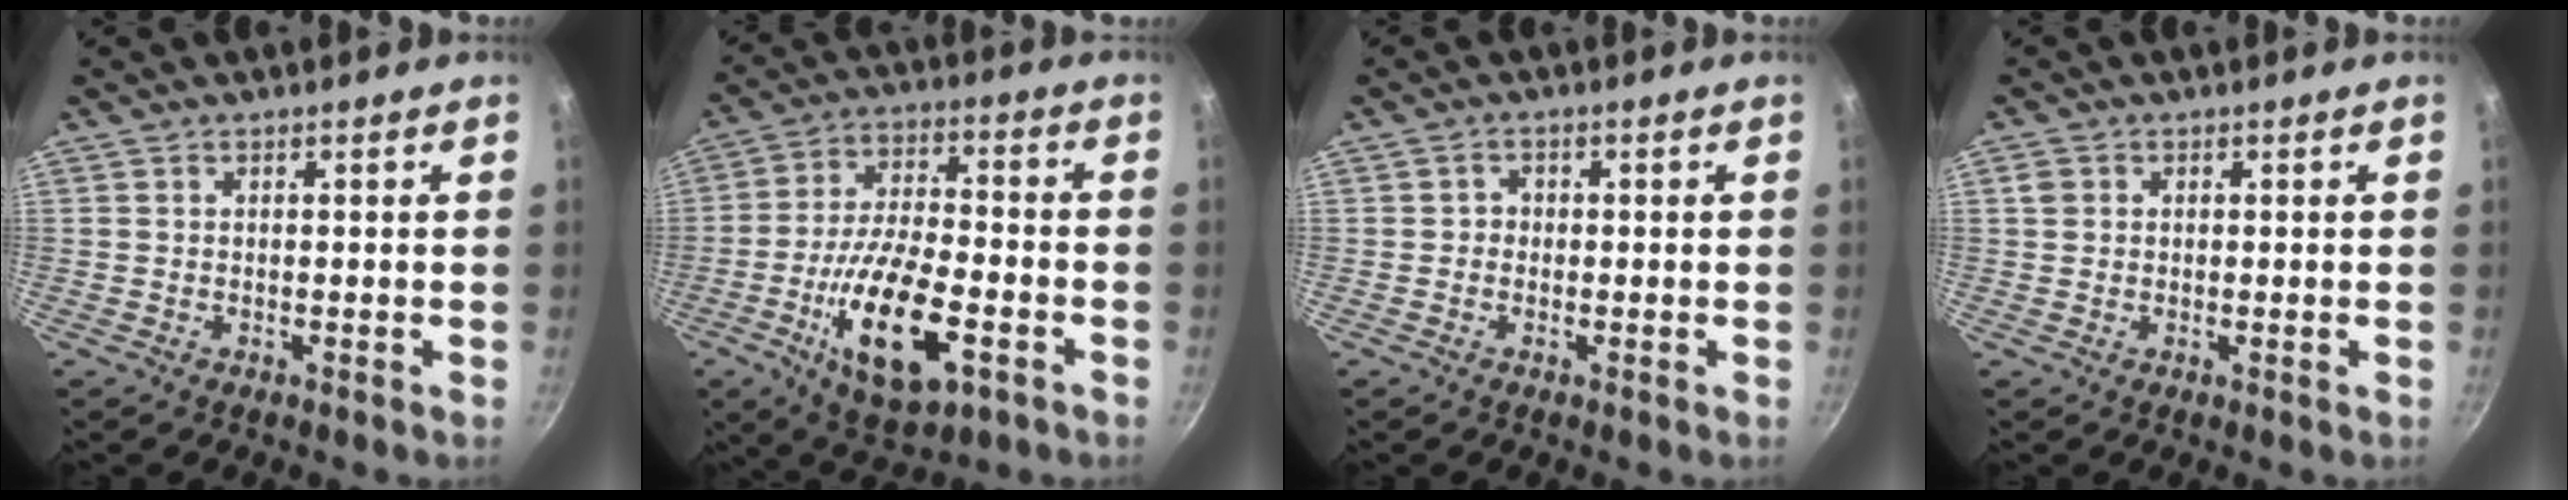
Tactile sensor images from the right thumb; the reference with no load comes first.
{"total": 17.8, "force": [-6.5, 7.7, 14.7], "torque": [-0.257, 0.024, -0.108]}
{"total": 1.6, "force": [-0.1, 1.5, 0.5], "torque": [-0.001, 0.002, -0.006]}
{"total": 1.4, "force": [0.2, 1.1, 0.7], "torque": [-0.013, 0.003, 0.001]}